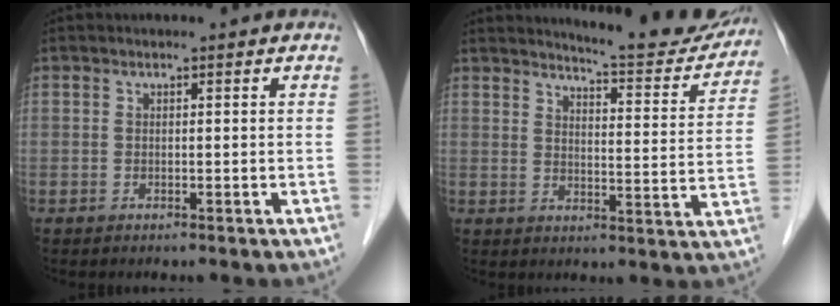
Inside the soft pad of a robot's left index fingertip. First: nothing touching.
{"total": 14.2, "force": [13.6, 1.4, 3.7], "torque": [-0.043, -0.047, 0.159]}